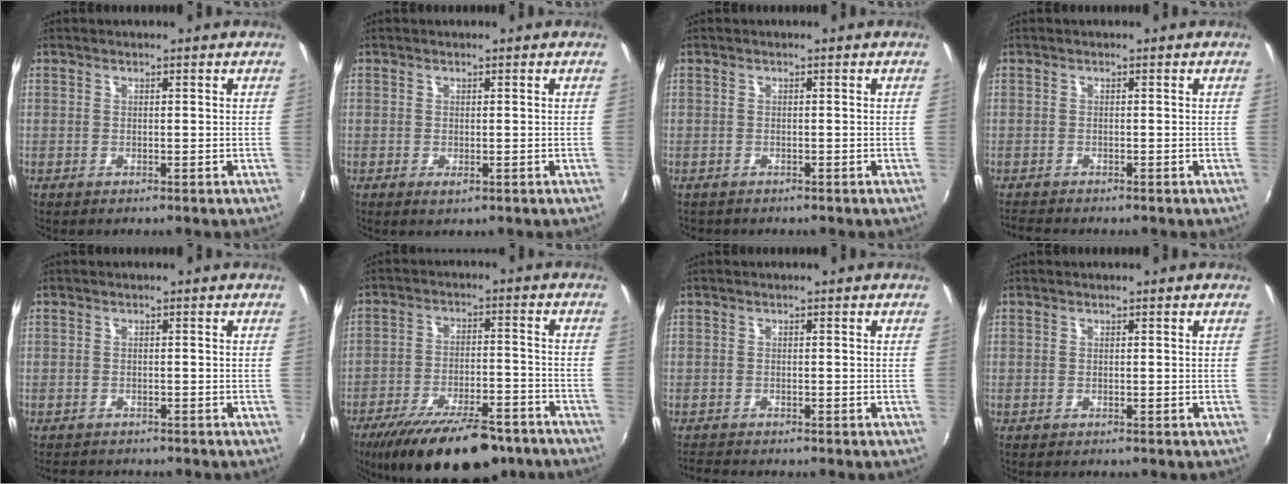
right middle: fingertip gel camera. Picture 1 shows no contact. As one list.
[{"total": 1.2, "force": [-0.4, 0.5, 1.0], "torque": [-0.017, -0.003, -0.004]}, {"total": 1.0, "force": [-0.8, 0.5, 0.2], "torque": [-0.009, 0.000, -0.011]}, {"total": 2.5, "force": [-2.4, 0.2, 0.7], "torque": [-0.023, -0.014, -0.045]}, {"total": 3.4, "force": [-3.2, 0.9, 0.9], "torque": [-0.025, -0.011, -0.050]}, {"total": 20.1, "force": [-15.2, 6.7, 11.3], "torque": [-0.209, -0.027, -0.222]}, {"total": 2.7, "force": [-2.6, 0.1, 0.7], "torque": [-0.025, -0.014, -0.050]}, {"total": 0.0}]